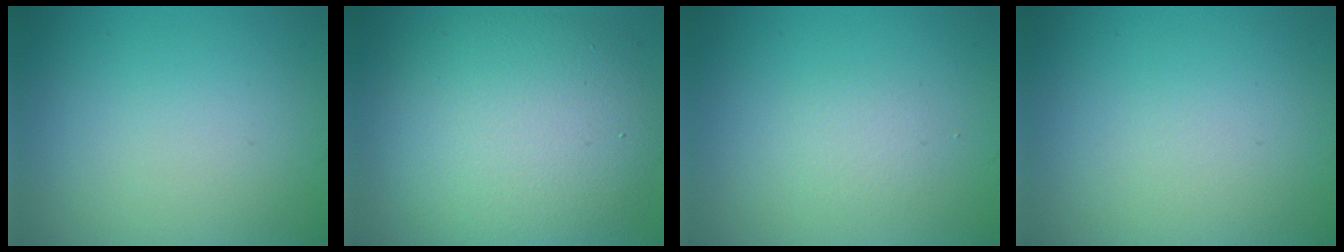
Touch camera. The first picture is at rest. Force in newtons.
{"total": 11.1, "press": 11.1, "slide": 0.5}
{"total": 1.3, "press": 1.3, "slide": 0.0}
{"total": 0.0}